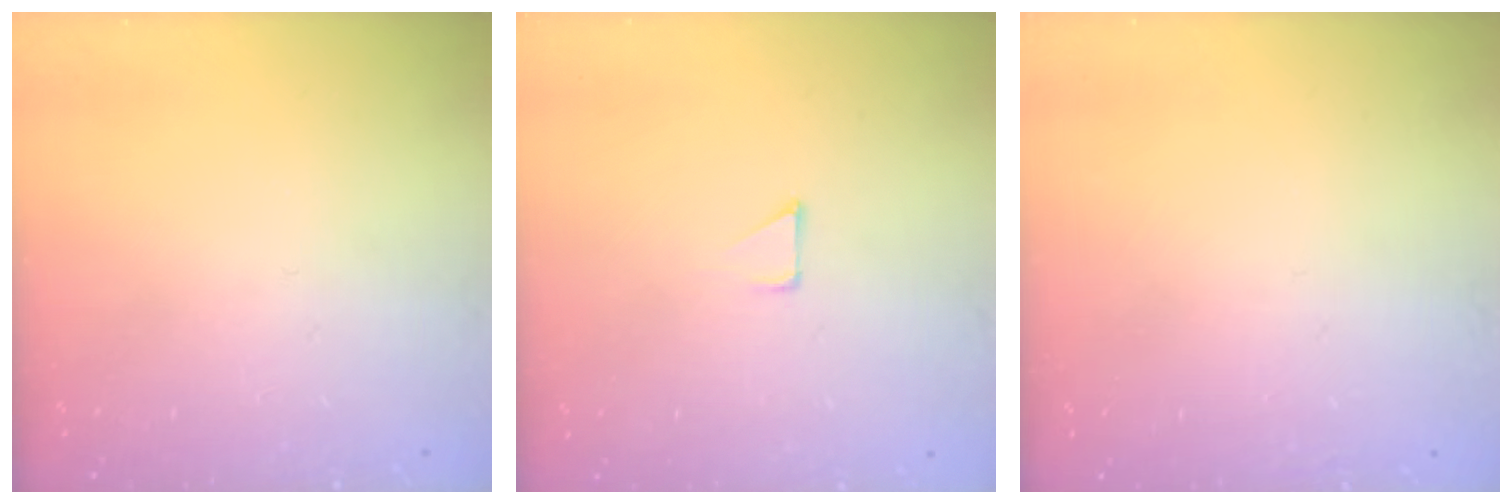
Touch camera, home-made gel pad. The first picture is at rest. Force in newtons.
{"total": 3.4, "press": 3.4, "slide": 0.3}
{"total": 1.6, "press": 1.6, "slide": 0.1}